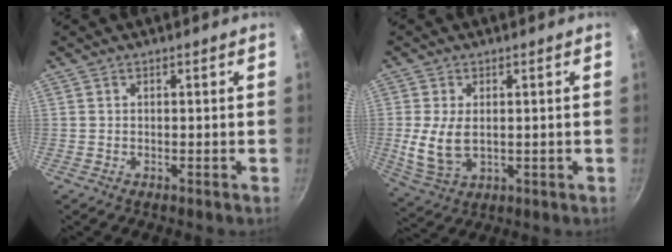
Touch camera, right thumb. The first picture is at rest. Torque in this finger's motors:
{"motor_torque": [0.24, 0.73, 1.66, -1.10, 0.20]}